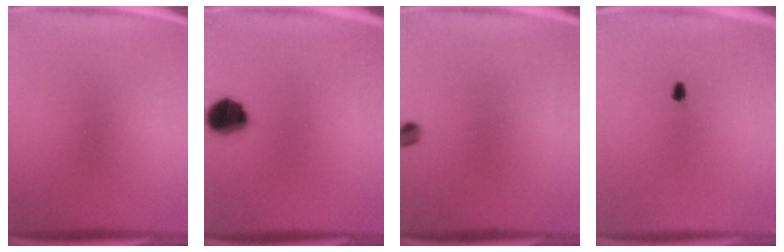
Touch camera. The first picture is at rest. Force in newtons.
{"total": 9.1}
{"total": 2.0}
{"total": 0.9}